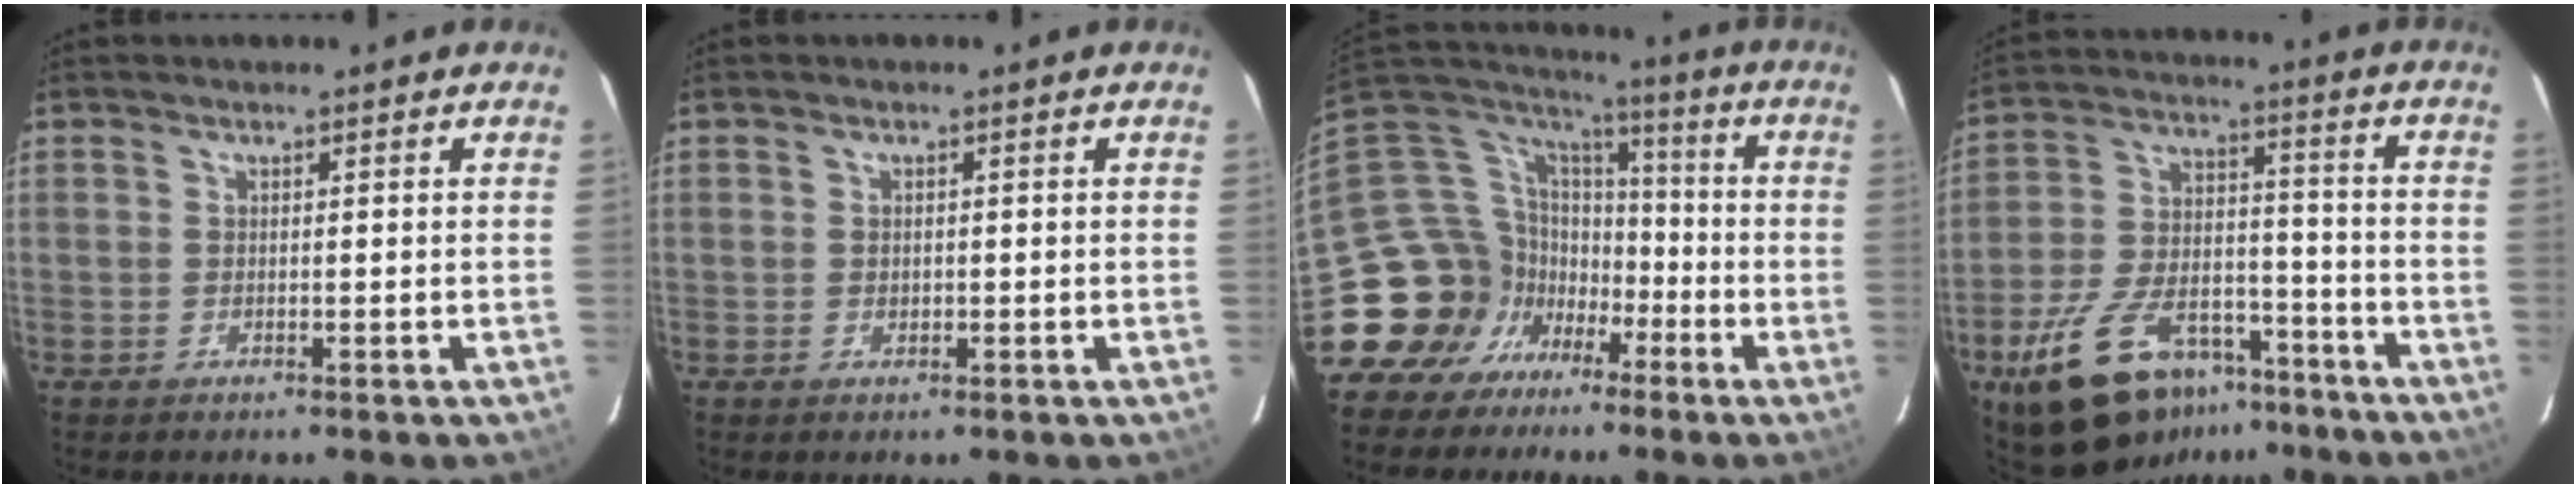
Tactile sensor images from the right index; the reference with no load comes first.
{"total": 0.9, "force": [-0.1, 0.7, 0.5], "torque": [-0.006, 0.002, 0.001]}
{"total": 17.8, "force": [-9.8, 14.3, 4.2], "torque": [-0.109, 0.058, -0.175]}
{"total": 19.0, "force": [-12.4, 9.7, 10.6], "torque": [-0.215, 0.004, -0.192]}